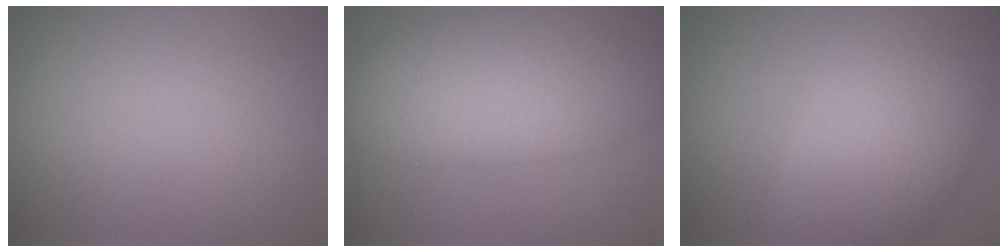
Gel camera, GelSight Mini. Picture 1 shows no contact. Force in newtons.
{"total": 9.6, "press": 9.5, "slide": 0.7}
{"total": 10.5, "press": 10.5, "slide": 0.4}